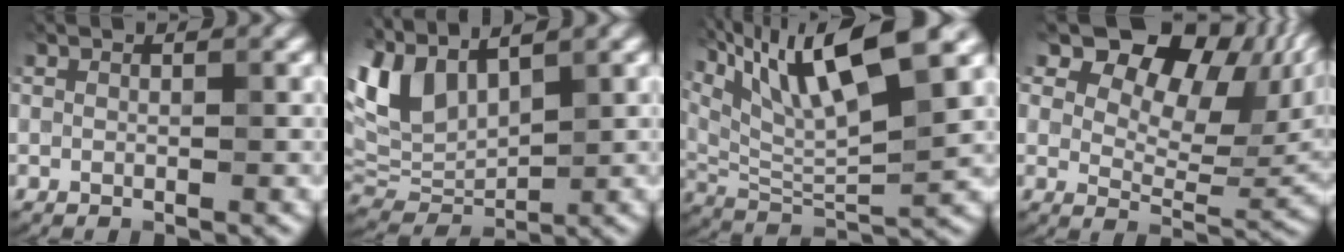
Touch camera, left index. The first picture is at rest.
{"total": 7.7, "force": [3.6, 4.2, 5.4], "torque": [-0.134, 0.006, 0.065]}
{"total": 12.5, "force": [6.9, 3.0, 10.0], "torque": [-0.183, 0.008, 0.126]}
{"total": 12.5, "force": [7.1, 6.8, 7.7], "torque": [-0.106, 0.003, 0.114]}